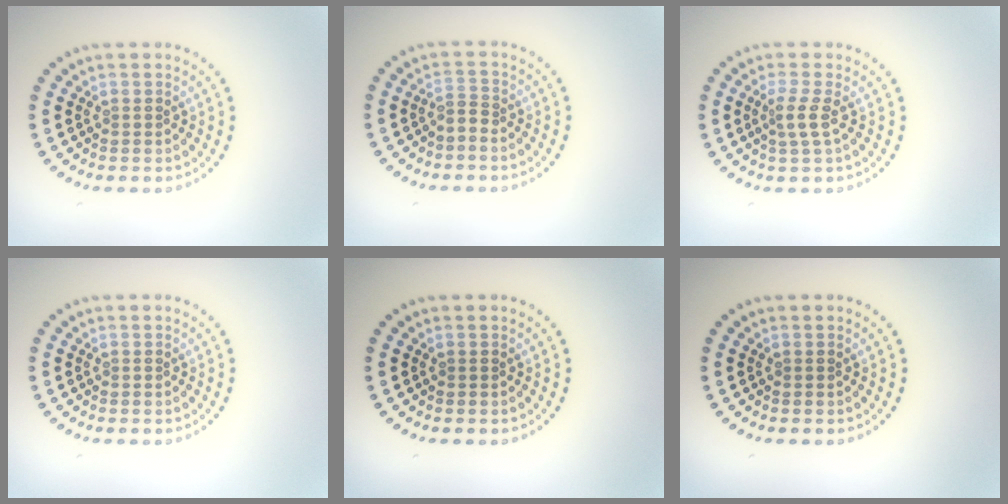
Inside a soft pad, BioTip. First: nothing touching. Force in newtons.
{"total": 1.2, "press": 0.6, "slide": 1.0}
{"total": 1.8, "press": 1.2, "slide": 1.3}
{"total": 0.0}
{"total": 0.0}
{"total": 0.0}